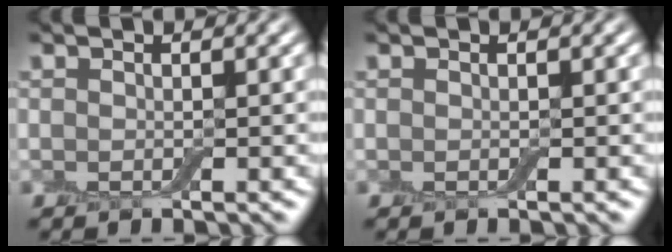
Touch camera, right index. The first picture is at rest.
{"total": 0.0}